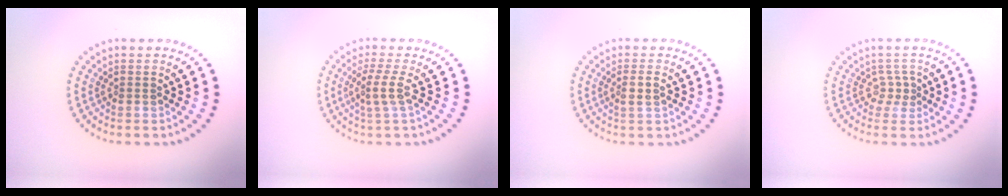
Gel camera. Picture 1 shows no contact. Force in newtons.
{"total": 2.3, "press": 1.6, "slide": 1.6}
{"total": 1.4, "press": 1.2, "slide": 0.7}
{"total": 1.3, "press": 1.0, "slide": 0.9}